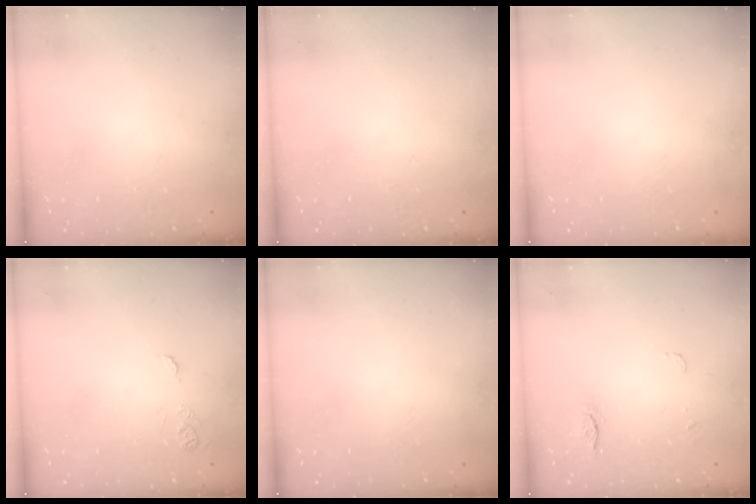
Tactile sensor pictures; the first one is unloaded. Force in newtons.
{"total": 0.0}
{"total": 0.0}
{"total": 7.2, "press": 7.2, "slide": 0.7}
{"total": 0.0}
{"total": 5.5, "press": 5.4, "slide": 0.4}